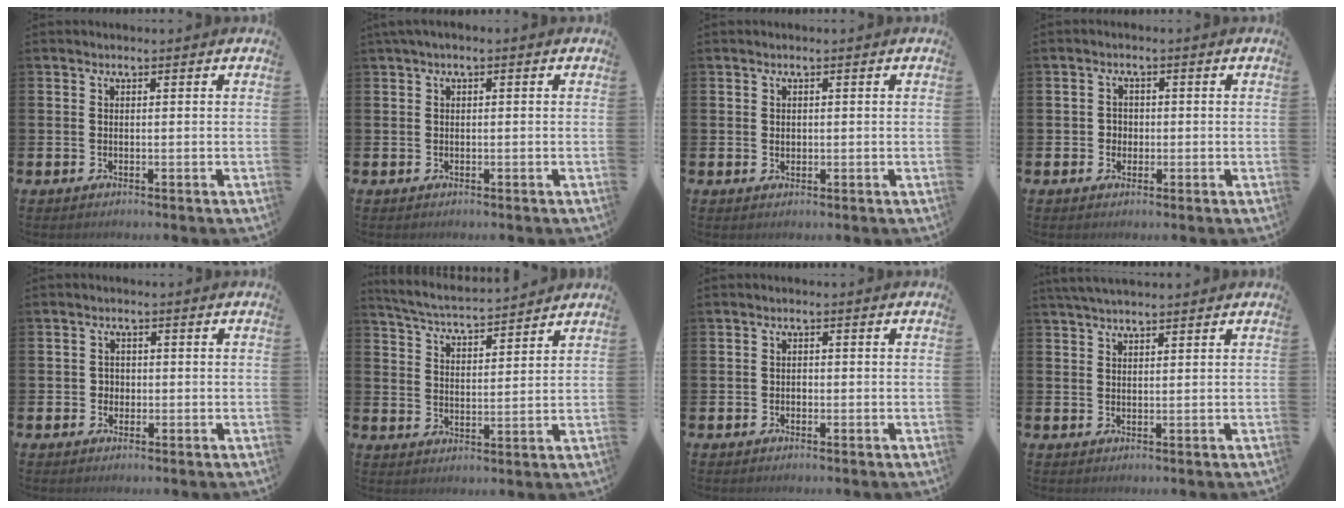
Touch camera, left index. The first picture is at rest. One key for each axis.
{"total": 0.7, "fx": -0.1, "fy": 0.2, "fz": 0.6, "tx": -0.017, "ty": 0.006, "tz": -0.003}
{"total": 0.8, "fx": 0.4, "fy": 0.6, "fz": 0.3, "tx": 0.003, "ty": 0.002, "tz": 0.005}
{"total": 1.8, "fx": -0.1, "fy": 1.8, "fz": 0.4, "tx": -0.003, "ty": 0.006, "tz": -0.009}
{"total": 1.6, "fx": -0.1, "fy": 1.6, "fz": 0.3, "tx": -0.001, "ty": 0.005, "tz": -0.007}
{"total": 4.8, "fx": 4.8, "fy": 0.1, "fz": 0.5, "tx": -0.036, "ty": -0.034, "tz": 0.084}
{"total": 0.8, "fx": -0.4, "fy": 0.7, "fz": 0.3, "tx": -0.004, "ty": 0.003, "tz": -0.009}
{"total": 3.0, "fx": 2.7, "fy": 0.5, "fz": 1.1, "tx": -0.025, "ty": -0.003, "tz": 0.049}